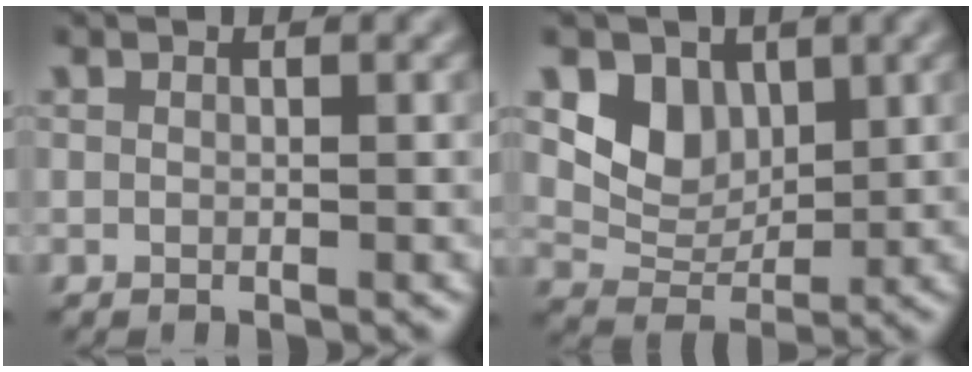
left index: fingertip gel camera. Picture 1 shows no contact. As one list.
[{"total": 3.8, "force": [1.1, 3.1, 2.0], "torque": [-0.036, -0.010, 0.022]}]